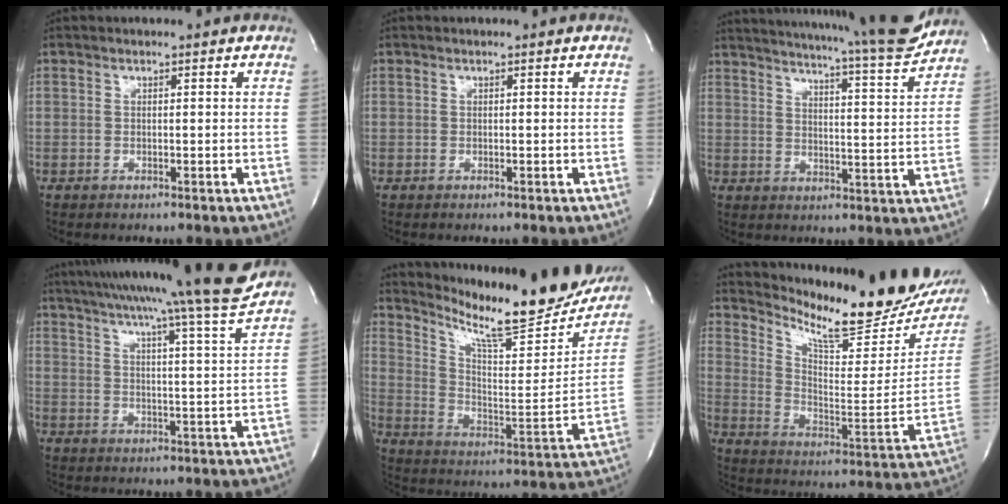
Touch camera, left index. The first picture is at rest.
{"total": 0.0}
{"total": 19.9, "force": [18.2, 0.0, 7.9], "torque": [-0.125, -0.052, 0.234]}
{"total": 20.2, "force": [17.9, -2.9, 9.1], "torque": [-0.150, -0.057, 0.244]}
{"total": 23.6, "force": [20.1, 3.0, 12.0], "torque": [-0.200, -0.055, 0.286]}
{"total": 21.6, "force": [19.4, 3.0, 9.0], "torque": [-0.156, -0.080, 0.274]}